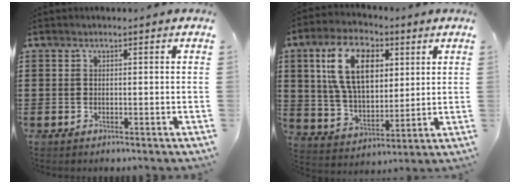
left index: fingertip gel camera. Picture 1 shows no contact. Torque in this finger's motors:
{"motor_torque": [2.14, 0.00, 1.05, 0.17]}